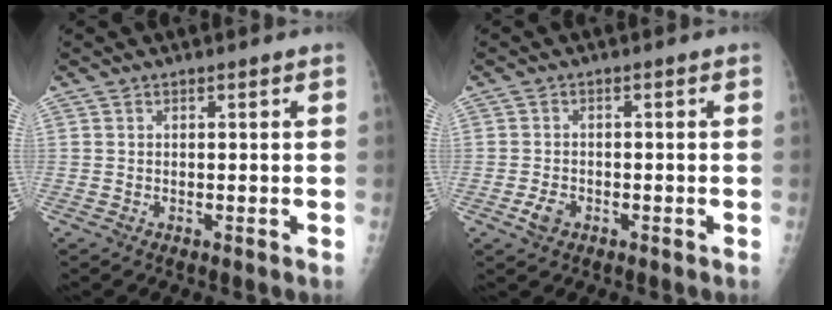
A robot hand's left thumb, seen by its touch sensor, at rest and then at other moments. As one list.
[{"total": 2.7, "force": [-1.4, 1.8, 1.5], "torque": [-0.024, 0.004, -0.022]}]